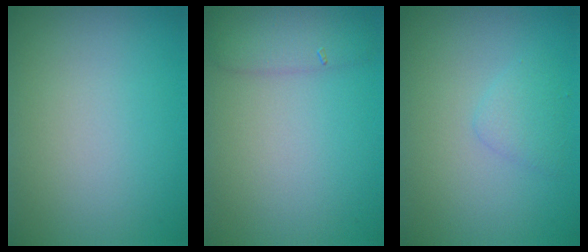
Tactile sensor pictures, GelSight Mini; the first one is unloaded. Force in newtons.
{"total": 2.5, "press": 2.5, "slide": 0.1}
{"total": 1.4, "press": 1.4, "slide": 0.0}